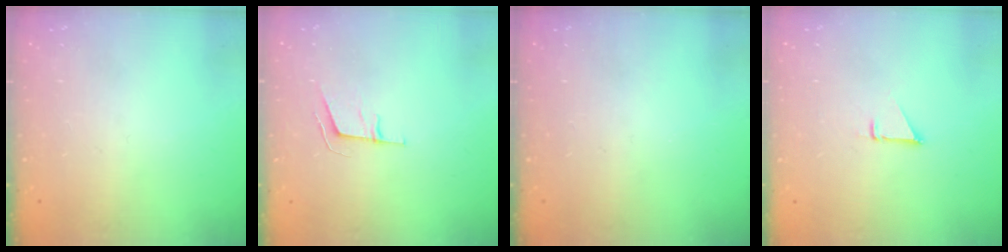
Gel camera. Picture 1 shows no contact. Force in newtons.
{"total": 6.1, "press": 5.5, "slide": 2.7}
{"total": 0.0}
{"total": 1.5, "press": 1.5, "slide": 0.1}